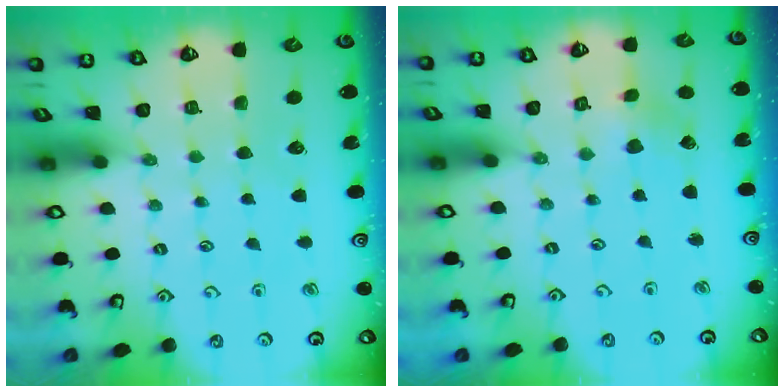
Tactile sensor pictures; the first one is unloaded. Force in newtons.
{"total": 1.3, "press": 1.3, "slide": 0.1}